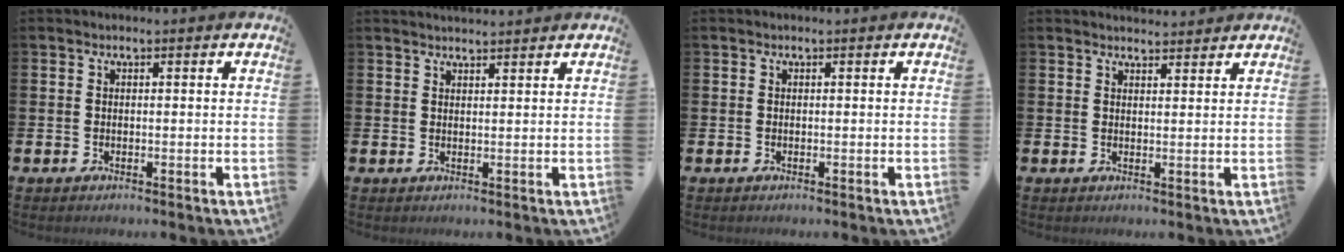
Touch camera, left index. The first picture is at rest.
{"total": 2.1, "force": [2.1, 0.2, 0.2], "torque": [0.010, -0.013, 0.034]}
{"total": 0.0}
{"total": 2.4, "force": [2.4, 0.3, -0.1], "torque": [0.013, -0.018, 0.040]}